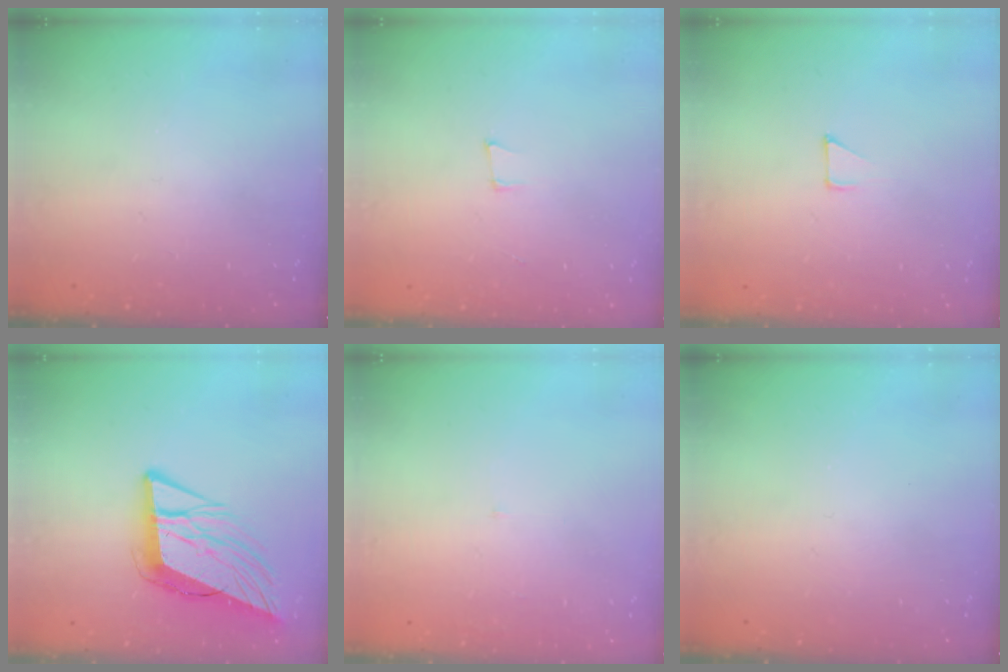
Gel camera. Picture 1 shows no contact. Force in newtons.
{"total": 4.1, "press": 3.2, "slide": 2.7}
{"total": 2.8, "press": 2.8, "slide": 0.2}
{"total": 13.0, "press": 12.4, "slide": 4.0}
{"total": 2.0, "press": 2.0, "slide": 0.1}
{"total": 0.0}